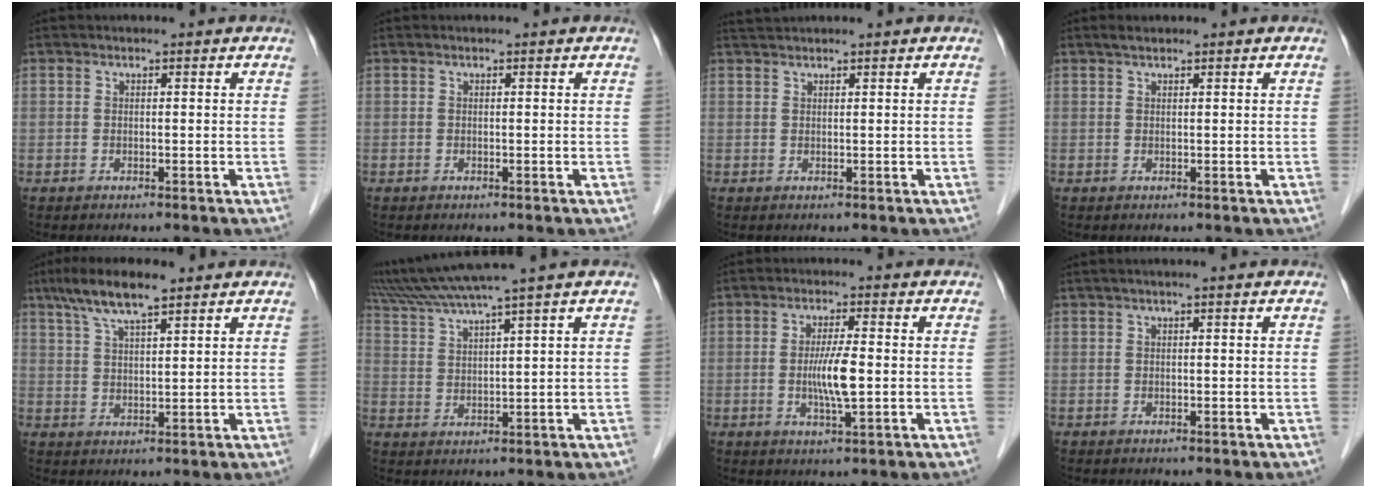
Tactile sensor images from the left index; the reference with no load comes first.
{"total": 0.0}
{"total": 1.5, "force": [1.4, -0.4, 0.3], "torque": [-0.004, 0.014, 0.032]}
{"total": 0.9, "force": [0.7, 0.2, 0.5], "torque": [-0.013, 0.009, 0.015]}
{"total": 7.6, "force": [5.4, 1.2, 5.2], "torque": [-0.105, 0.017, 0.096]}
{"total": 9.7, "force": [8.0, -2.1, 5.0], "torque": [-0.094, 0.018, 0.146]}
{"total": 5.4, "force": [-0.6, 0.3, 5.4], "torque": [-0.103, -0.008, -0.015]}
{"total": 0.7, "force": [0.3, -0.2, 0.6], "torque": [-0.018, 0.006, 0.008]}